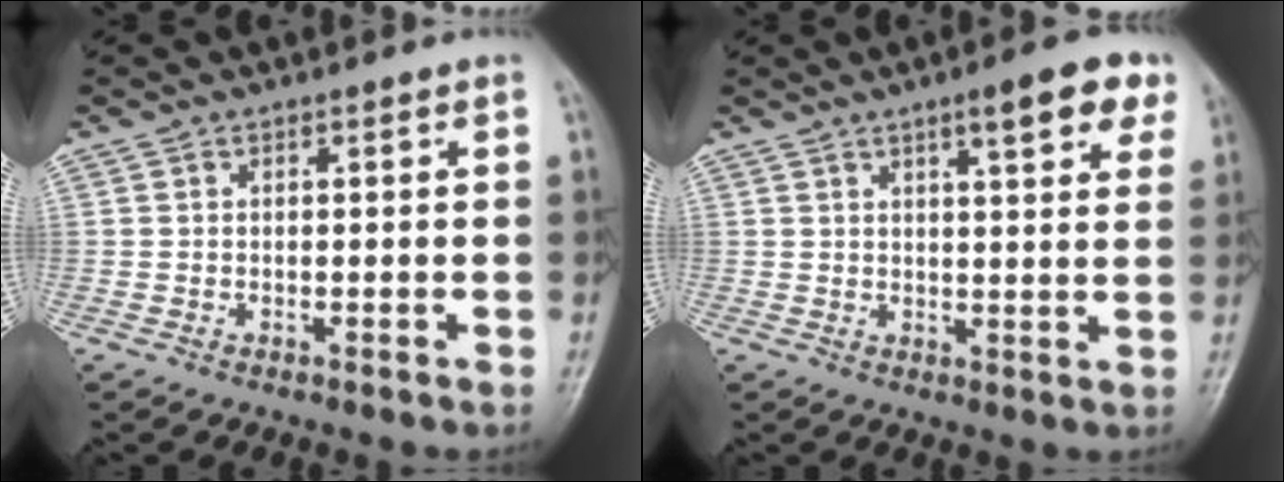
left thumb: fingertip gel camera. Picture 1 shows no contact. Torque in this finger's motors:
{"motor_torque": [0.09, 0.17, 0.16, 0.15, 0.16]}